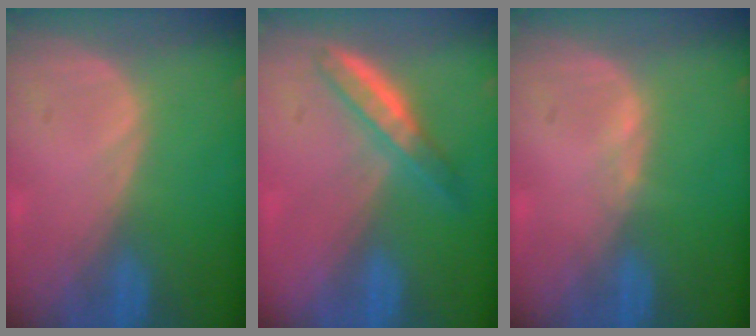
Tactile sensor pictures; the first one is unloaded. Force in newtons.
{"total": 4.9, "press": 4.5, "slide": 1.9}
{"total": 0.6, "press": 0.5, "slide": 0.3}